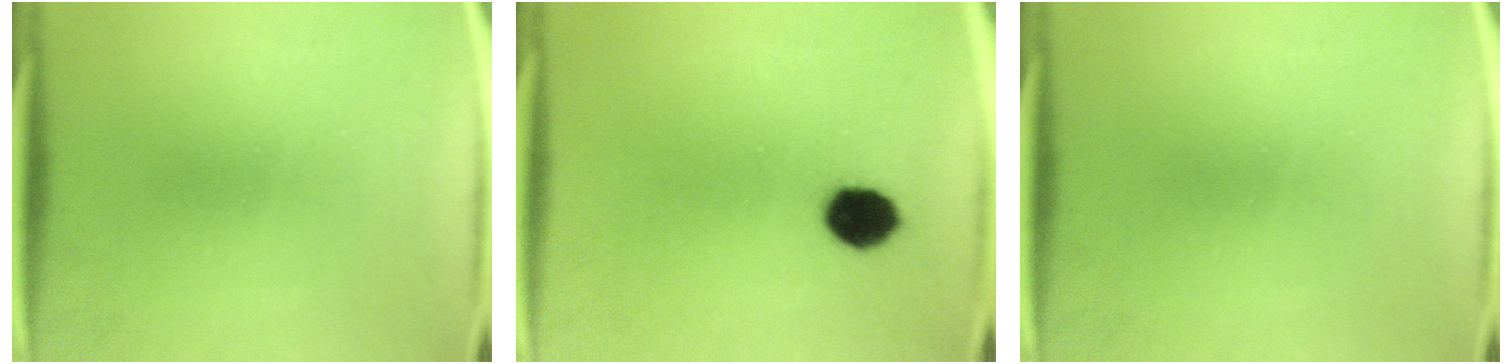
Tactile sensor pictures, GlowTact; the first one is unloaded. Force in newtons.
{"total": 7.0}
{"total": 0.0}